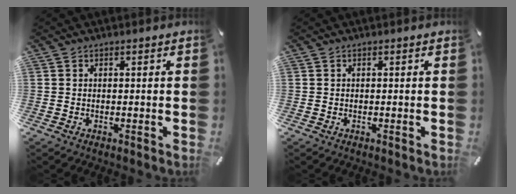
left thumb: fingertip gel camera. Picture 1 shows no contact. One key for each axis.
{"total": 0.0}